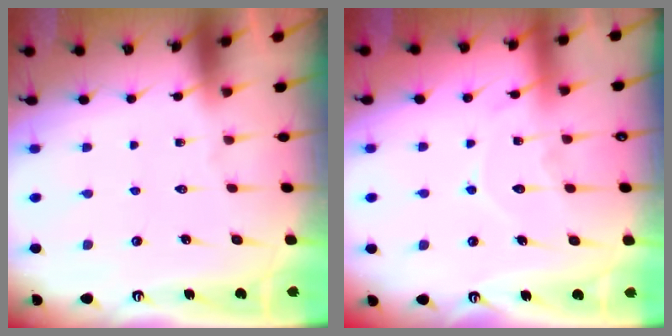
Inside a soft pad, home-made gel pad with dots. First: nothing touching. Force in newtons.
{"total": 9.7, "press": 9.7, "slide": 0.9}